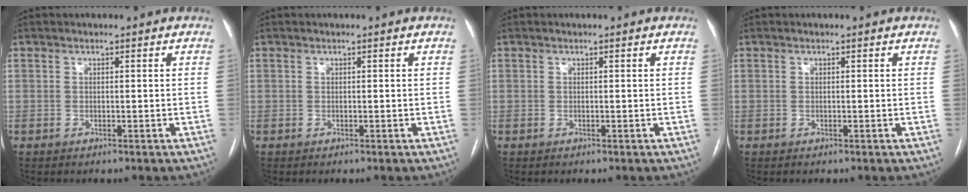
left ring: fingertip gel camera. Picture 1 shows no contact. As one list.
[{"total": 0.0}, {"total": 0.0}, {"total": 0.0}]